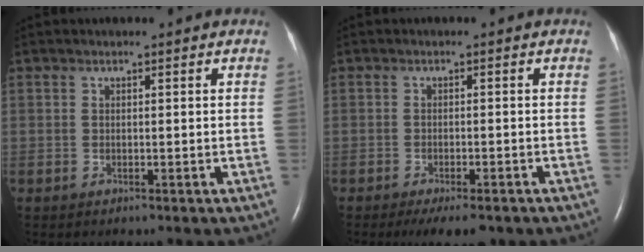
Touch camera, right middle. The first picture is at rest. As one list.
[{"total": 6.1, "force": [-4.6, 1.9, 3.6], "torque": [-0.044, -0.008, -0.066]}]